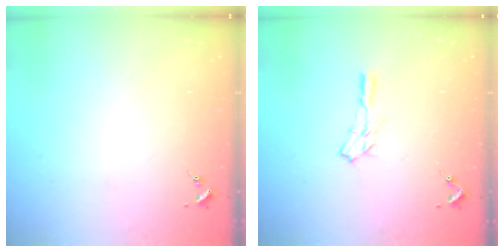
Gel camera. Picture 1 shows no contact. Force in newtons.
{"total": 5.1, "press": 5.1, "slide": 0.6}